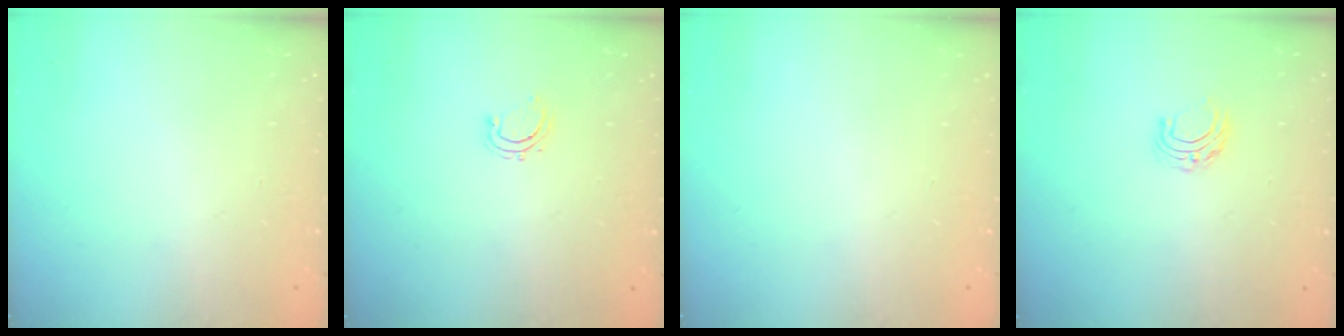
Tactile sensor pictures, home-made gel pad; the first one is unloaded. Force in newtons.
{"total": 4.2, "press": 4.1, "slide": 0.9}
{"total": 0.0}
{"total": 5.6, "press": 5.6, "slide": 0.5}